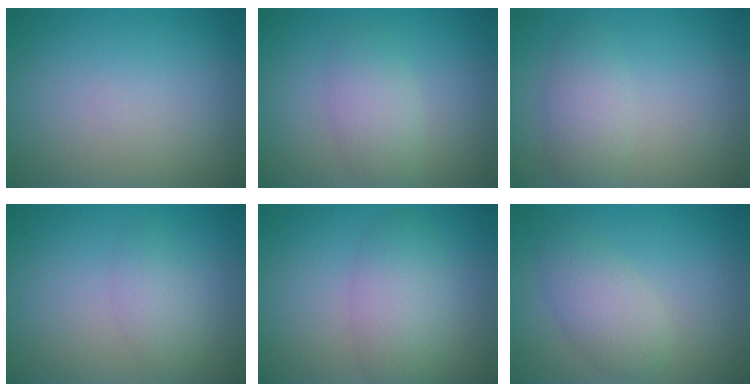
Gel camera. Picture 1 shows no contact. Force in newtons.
{"total": 2.8, "press": 2.8, "slide": 0.1}
{"total": 2.6, "press": 2.6, "slide": 0.1}
{"total": 1.8, "press": 1.8, "slide": 0.1}
{"total": 4.0, "press": 4.0, "slide": 0.2}
{"total": 3.1, "press": 3.1, "slide": 0.1}